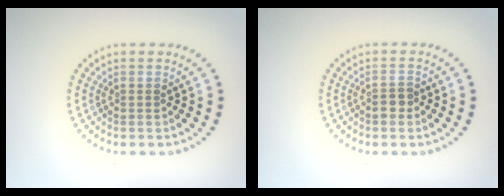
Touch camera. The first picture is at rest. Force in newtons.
{"total": 1.4, "press": 1.3, "slide": 0.6}